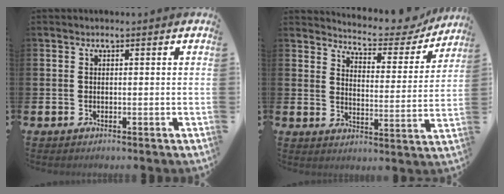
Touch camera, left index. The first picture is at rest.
{"total": 5.2, "force": [5.0, 1.0, 0.9], "torque": [-0.037, -0.048, 0.080]}